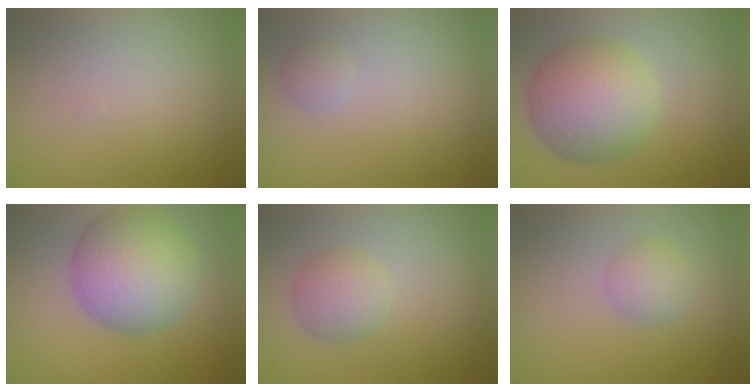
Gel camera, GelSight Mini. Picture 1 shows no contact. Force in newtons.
{"total": 1.1, "press": 1.1, "slide": 0.0}
{"total": 8.2, "press": 8.2, "slide": 0.4}
{"total": 8.5, "press": 8.4, "slide": 0.3}
{"total": 2.9, "press": 2.9, "slide": 0.0}
{"total": 2.2, "press": 2.2, "slide": 0.1}